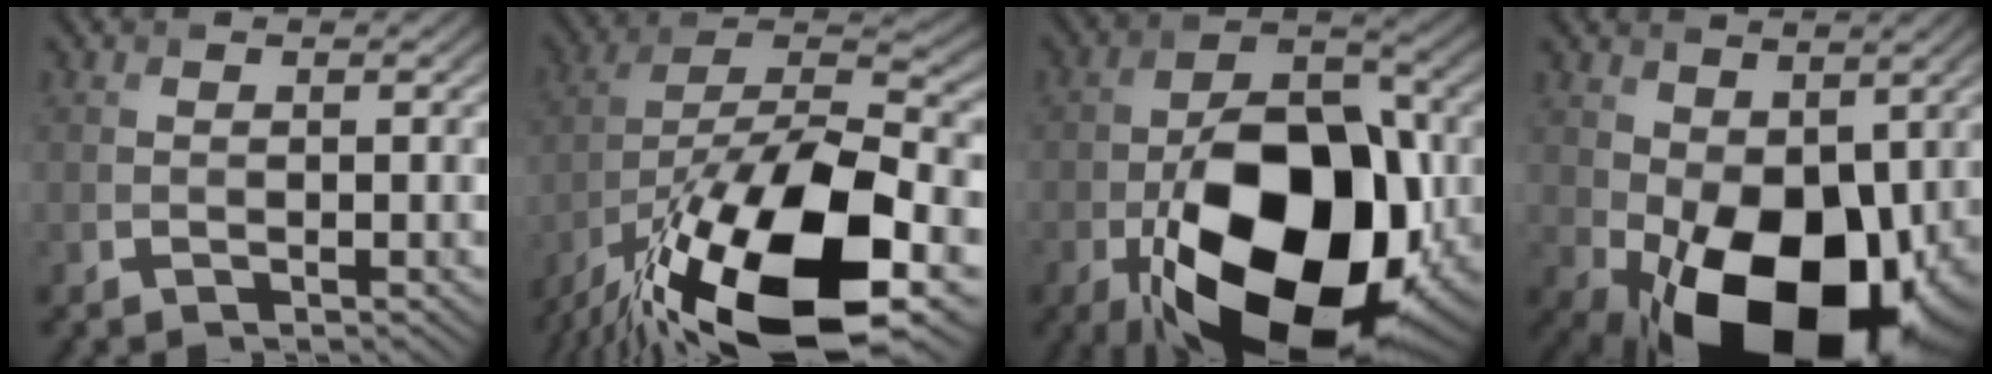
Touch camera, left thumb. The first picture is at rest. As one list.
[{"total": 20.3, "force": [-11.4, 7.7, 15.0], "torque": [-0.295, -0.018, -0.193]}, {"total": 19.8, "force": [-6.7, 11.2, 14.9], "torque": [-0.252, -0.026, -0.107]}, {"total": 17.0, "force": [-2.8, 10.2, 13.3], "torque": [-0.223, -0.047, -0.031]}]